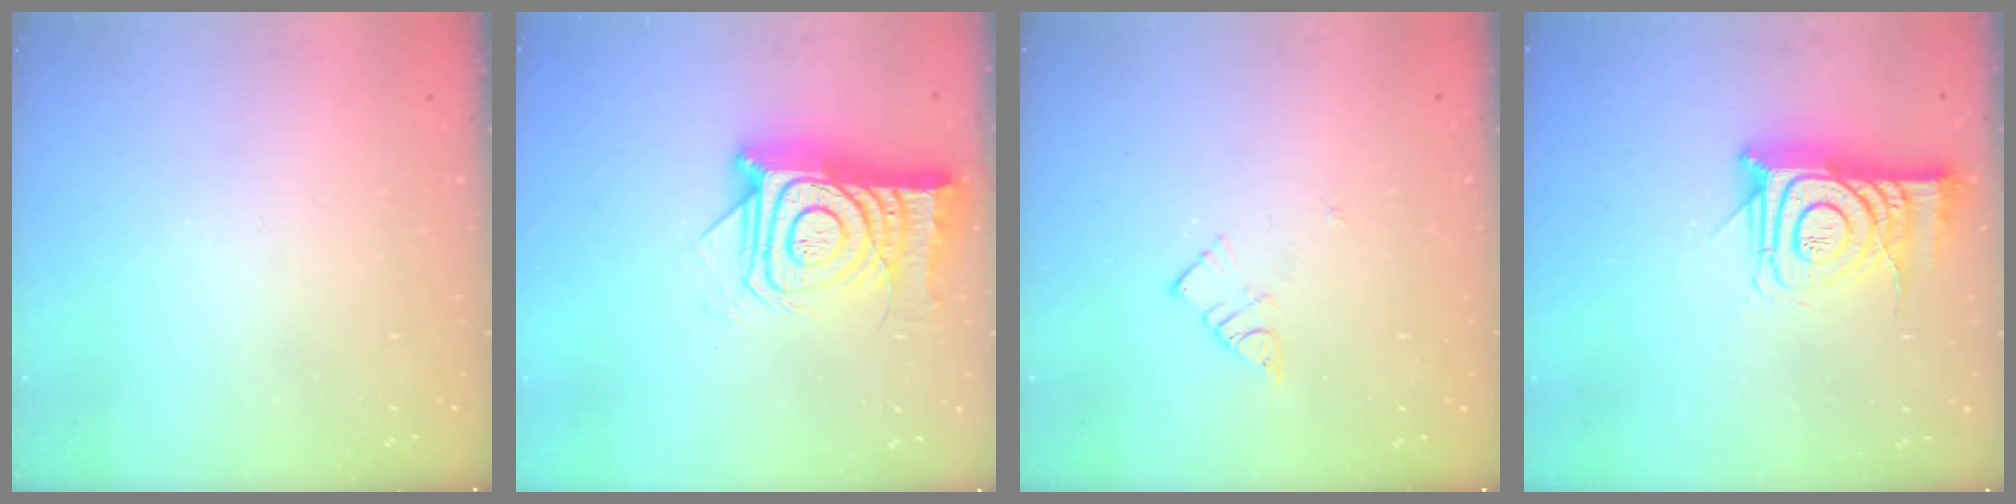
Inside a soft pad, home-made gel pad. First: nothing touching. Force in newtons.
{"total": 19.5, "press": 19.4, "slide": 1.3}
{"total": 5.5, "press": 5.5, "slide": 0.1}
{"total": 13.9, "press": 13.9, "slide": 1.2}